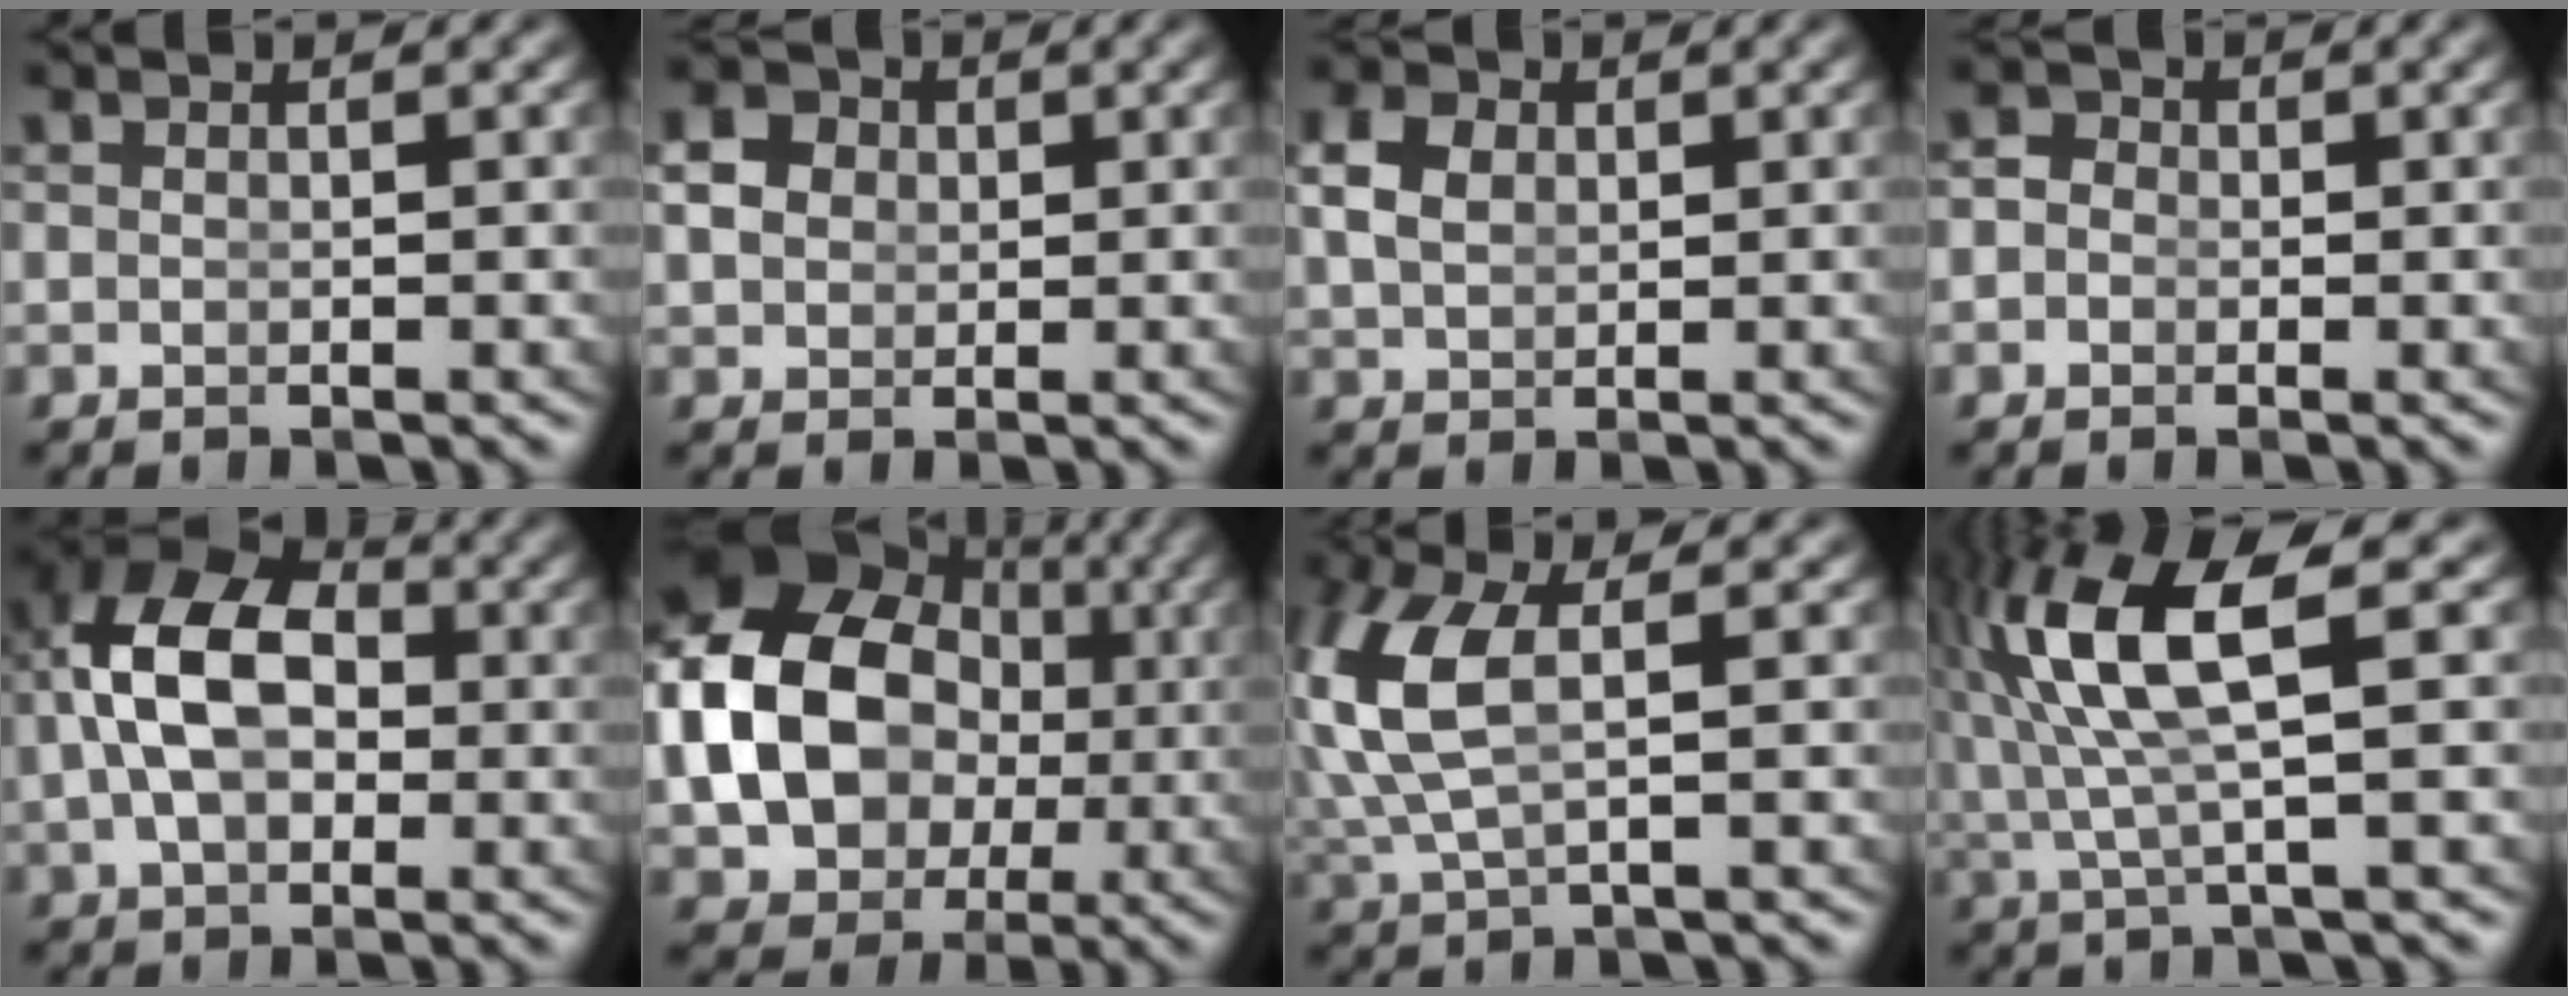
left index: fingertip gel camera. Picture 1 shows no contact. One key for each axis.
{"total": 3.4, "fx": 1.0, "fy": 2.8, "fz": 1.7, "tx": -0.033, "ty": -0.012, "tz": 0.025}
{"total": 3.6, "fx": 1.0, "fy": 2.8, "fz": 2.0, "tx": -0.039, "ty": -0.011, "tz": 0.028}
{"total": 2.2, "fx": -0.1, "fy": 2.1, "fz": 0.8, "tx": -0.006, "ty": -0.002, "tz": -0.012}
{"total": 9.0, "fx": 1.1, "fy": 6.0, "fz": 6.7, "tx": -0.129, "ty": -0.006, "tz": 0.019}
{"total": 15.6, "fx": 1.5, "fy": 12.5, "fz": 9.2, "tx": -0.199, "ty": -0.055, "tz": 0.047}
{"total": 5.9, "fx": 1.2, "fy": 2.9, "fz": 5.0, "tx": -0.137, "ty": -0.012, "tz": 0.035}
{"total": 8.4, "fx": 2.1, "fy": 2.8, "fz": 7.6, "tx": -0.157, "ty": -0.007, "tz": 0.044}